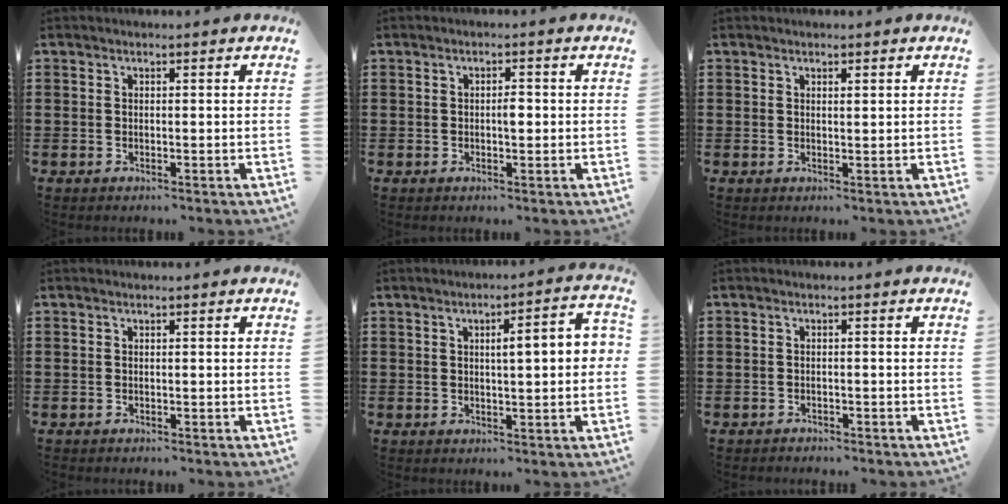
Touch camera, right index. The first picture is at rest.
{"total": 1.7, "force": [-0.1, 0.6, 1.6], "torque": [-0.030, 0.001, -0.003]}
{"total": 0.6, "force": [0.4, 0.2, 0.4], "torque": [-0.009, 0.001, 0.008]}
{"total": 0.0}
{"total": 5.1, "force": [0.6, 0.8, 5.0], "torque": [-0.083, -0.001, 0.005]}
{"total": 1.1, "force": [-1.1, 0.2, 0.0], "torque": [-0.004, 0.002, -0.024]}